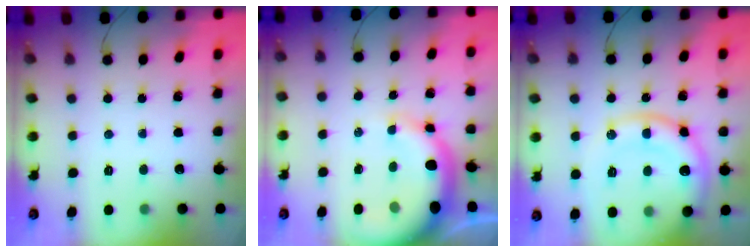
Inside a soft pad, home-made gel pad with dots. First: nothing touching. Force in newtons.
{"total": 11.7, "press": 11.4, "slide": 2.5}
{"total": 15.2, "press": 15.1, "slide": 1.7}